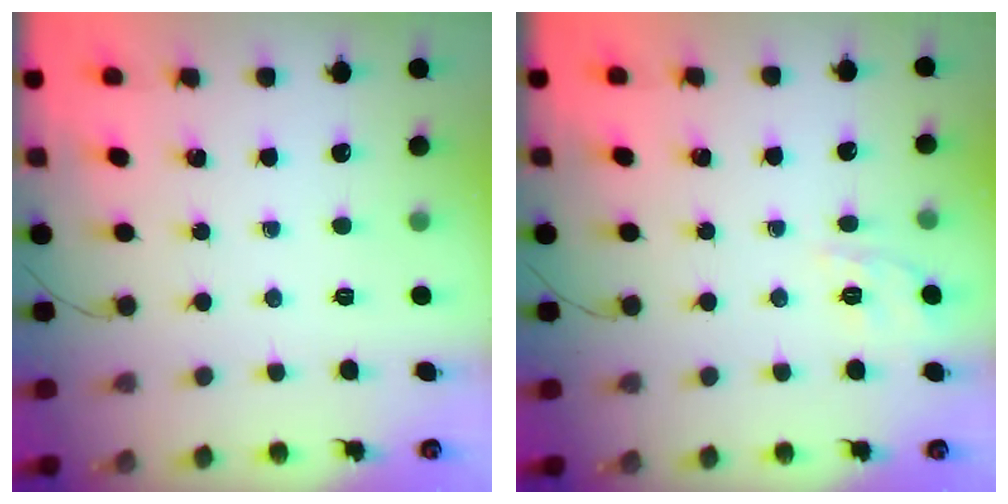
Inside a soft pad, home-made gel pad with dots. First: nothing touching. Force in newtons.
{"total": 2.3, "press": 2.0, "slide": 1.3}